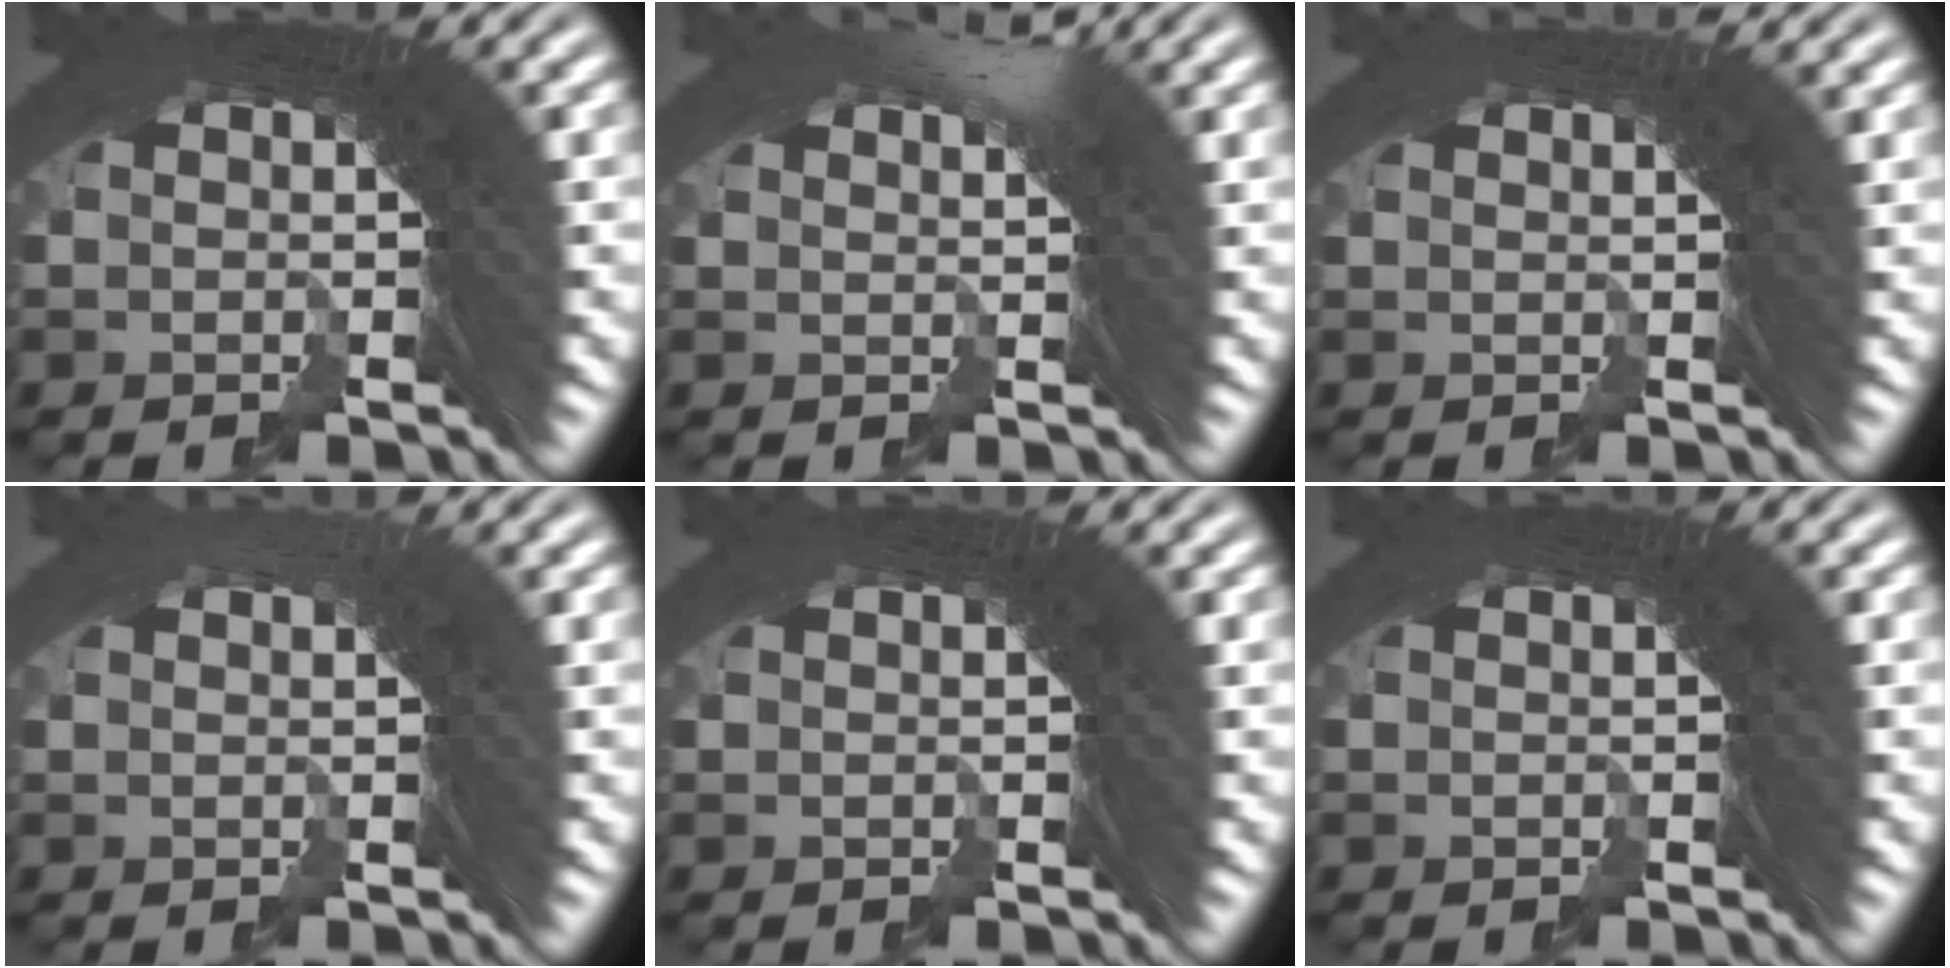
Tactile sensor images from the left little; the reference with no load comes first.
{"total": 2.5, "force": [2.1, -0.8, 1.2], "torque": [-0.006, 0.013, 0.031]}
{"total": 2.5, "force": [2.0, -0.9, 1.2], "torque": [-0.006, 0.010, 0.032]}
{"total": 1.0, "force": [0.6, -0.8, -0.1], "torque": [0.009, 0.009, 0.009]}
{"total": 0.5, "force": [0.4, -0.3, 0.0], "torque": [0.002, 0.003, 0.007]}
{"total": 0.0}